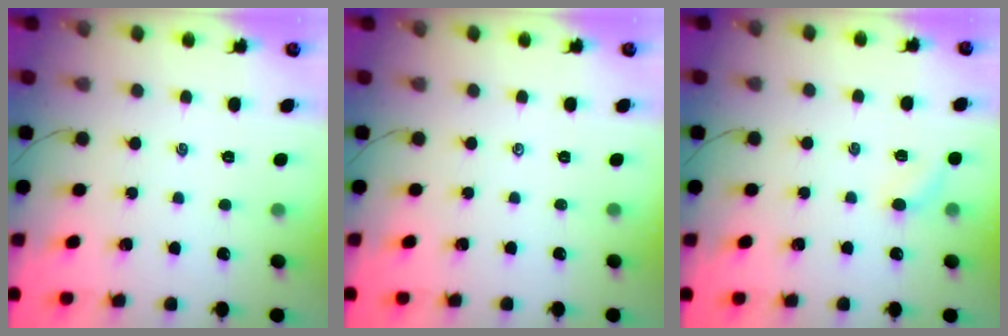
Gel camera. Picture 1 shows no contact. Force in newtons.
{"total": 0.0}
{"total": 5.5, "press": 5.4, "slide": 1.2}